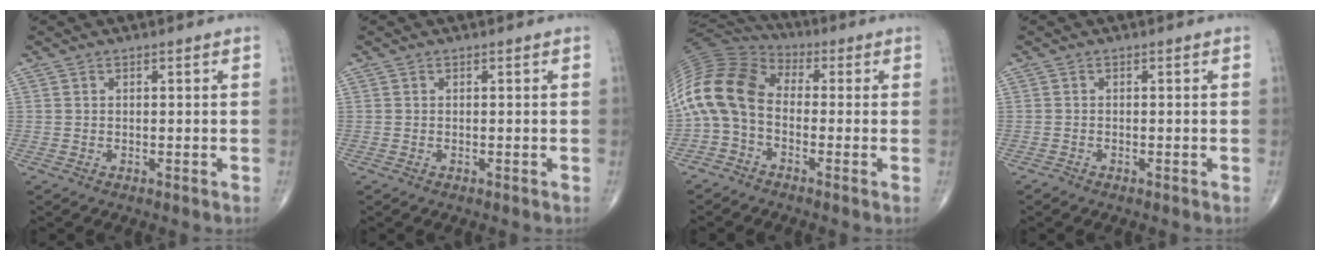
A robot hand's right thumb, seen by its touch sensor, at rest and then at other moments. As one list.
[{"total": 0.0}, {"total": 13.8, "force": [-1.9, 9.2, 10.1], "torque": [-0.208, 0.049, -0.055]}, {"total": 0.6, "force": [-0.5, 0.2, 0.1], "torque": [-0.005, -0.001, -0.013]}]